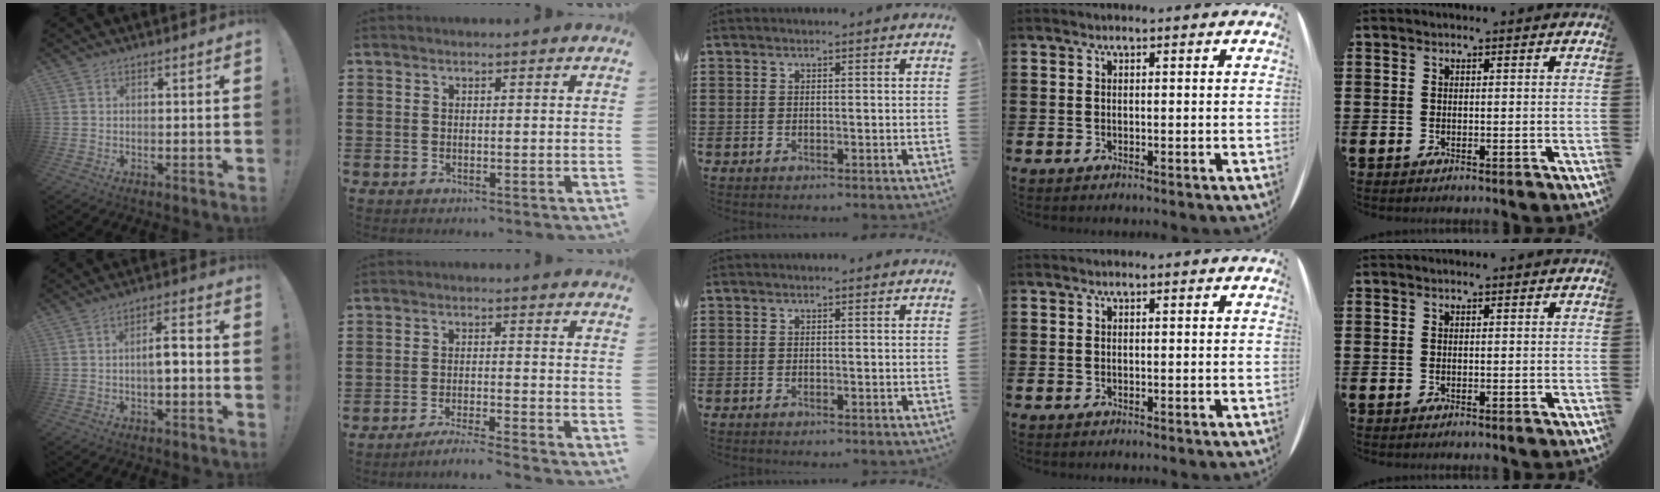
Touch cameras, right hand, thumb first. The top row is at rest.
{"thumb": {"total": 5.8, "force": [-1.1, 1.7, 5.4], "torque": [-0.079, 0.006, -0.023]}, "index": {"total": 3.1, "force": [-3.0, -0.4, 0.9], "torque": [-0.017, -0.002, -0.059]}}